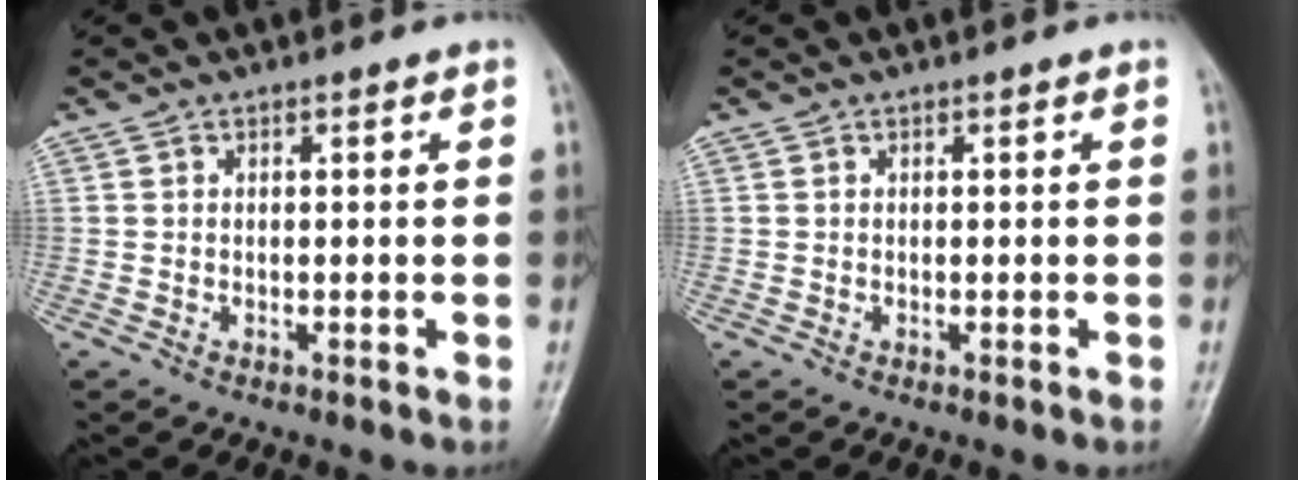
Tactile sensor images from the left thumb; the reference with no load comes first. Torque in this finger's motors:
{"motor_torque": [0.00, 0.00, 0.00, 0.00, 0.00]}